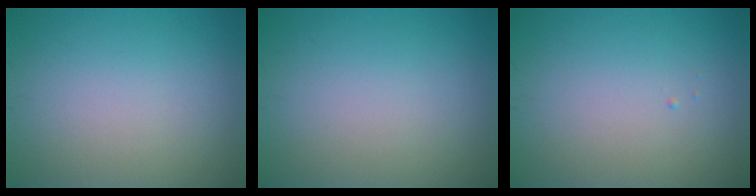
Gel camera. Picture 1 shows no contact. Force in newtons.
{"total": 0.0}
{"total": 0.0}